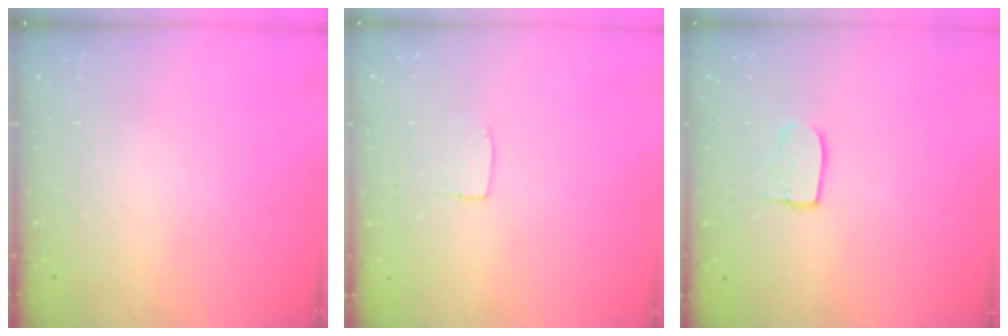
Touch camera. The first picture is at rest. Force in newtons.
{"total": 2.9, "press": 2.9, "slide": 0.2}
{"total": 6.1, "press": 6.1, "slide": 0.5}